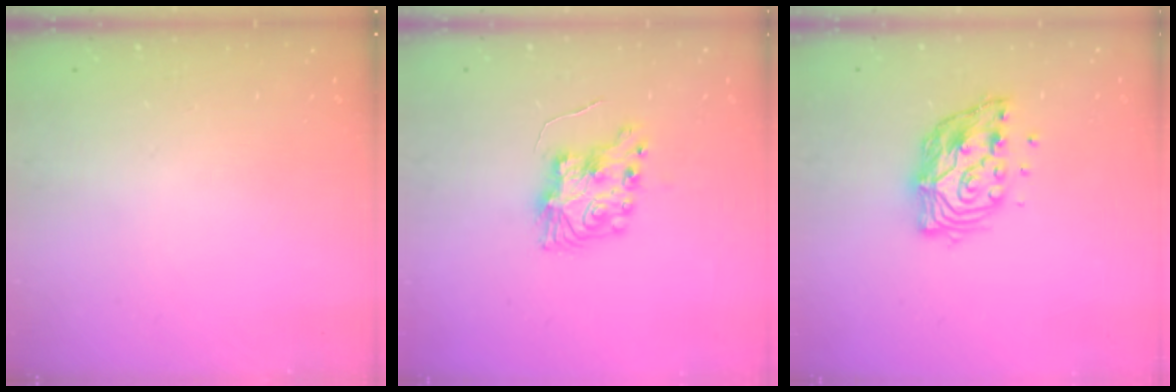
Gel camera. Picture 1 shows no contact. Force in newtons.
{"total": 9.1, "press": 9.1, "slide": 0.3}
{"total": 12.1, "press": 12.0, "slide": 0.9}